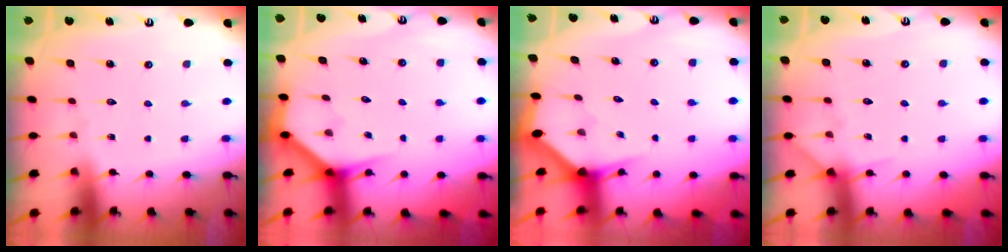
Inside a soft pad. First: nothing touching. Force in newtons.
{"total": 3.5, "press": 3.5, "slide": 0.3}
{"total": 2.9, "press": 2.9, "slide": 0.2}
{"total": 6.9, "press": 6.8, "slide": 0.9}